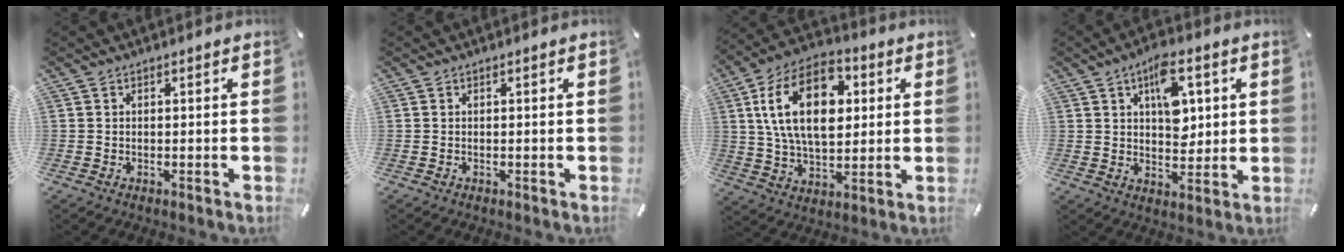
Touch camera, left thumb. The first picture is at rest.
{"total": 0.0}
{"total": 19.0, "force": [4.7, 12.0, 14.0], "torque": [-0.279, 0.005, 0.076]}
{"total": 11.0, "force": [4.0, 6.6, 7.9], "torque": [-0.105, -0.008, 0.068]}